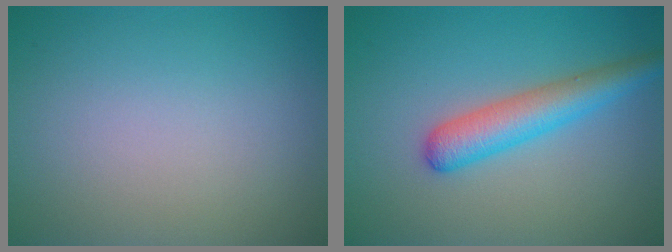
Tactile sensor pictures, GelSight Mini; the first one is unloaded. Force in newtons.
{"total": 4.1, "press": 4.1, "slide": 0.1}